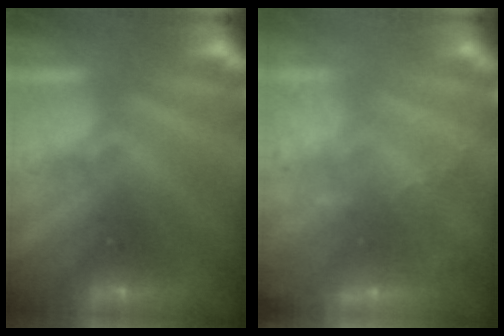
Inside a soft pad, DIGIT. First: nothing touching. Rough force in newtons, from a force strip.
{"total": 6.2}